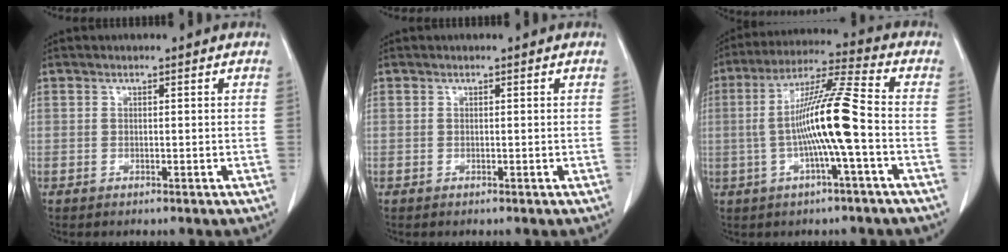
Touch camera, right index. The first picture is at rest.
{"total": 0.0}
{"total": 11.9, "force": [-1.7, -0.4, 11.7], "torque": [-0.224, 0.015, -0.038]}